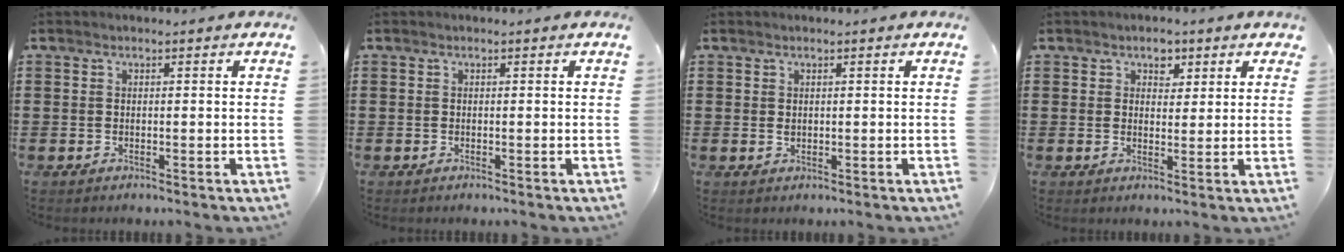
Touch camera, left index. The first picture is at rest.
{"total": 0.0}
{"total": 0.8, "force": [0.2, 0.6, 0.5], "torque": [-0.012, 0.004, 0.003]}
{"total": 2.9, "force": [1.9, 2.1, 0.7], "torque": [-0.007, 0.007, 0.028]}